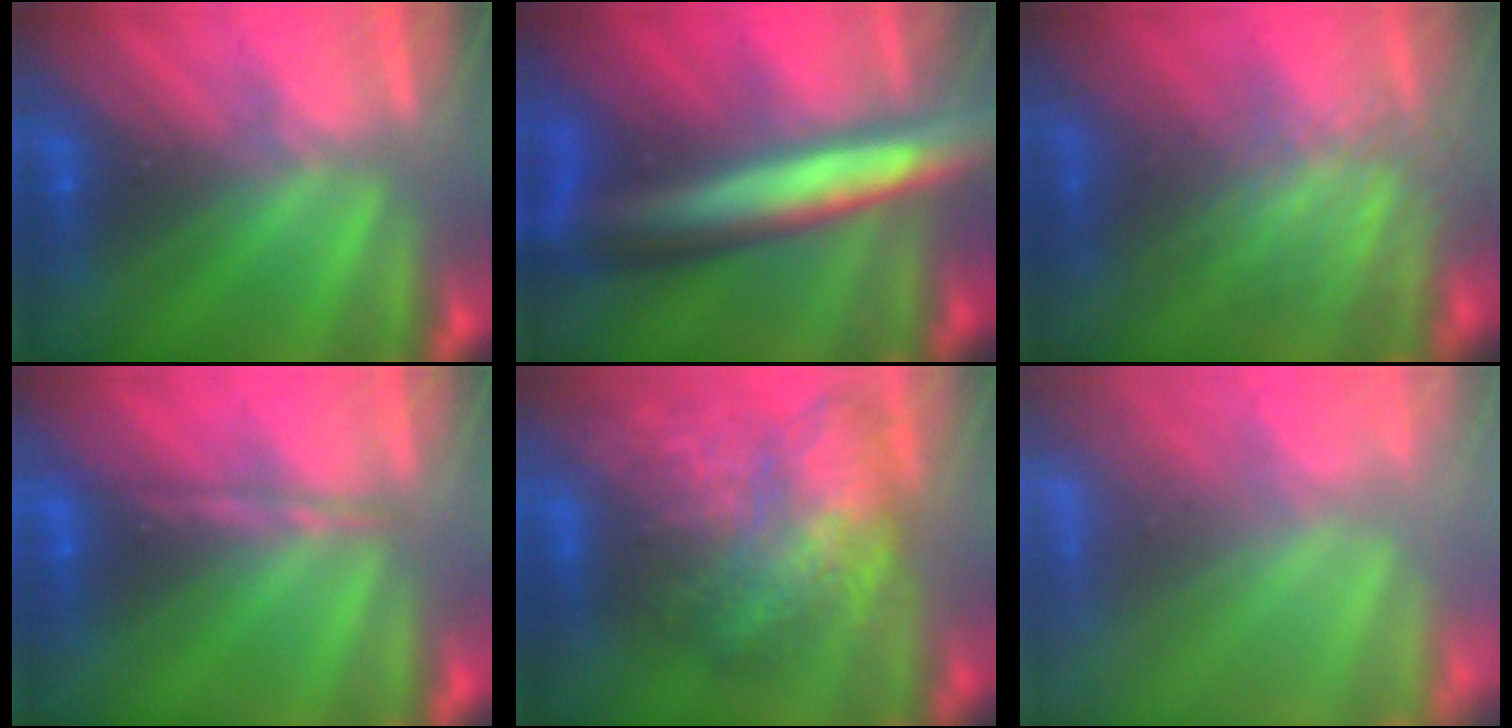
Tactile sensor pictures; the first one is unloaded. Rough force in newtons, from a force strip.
{"total": 7.5}
{"total": 2.9}
{"total": 1.7}
{"total": 8.4}
{"total": 5.9}